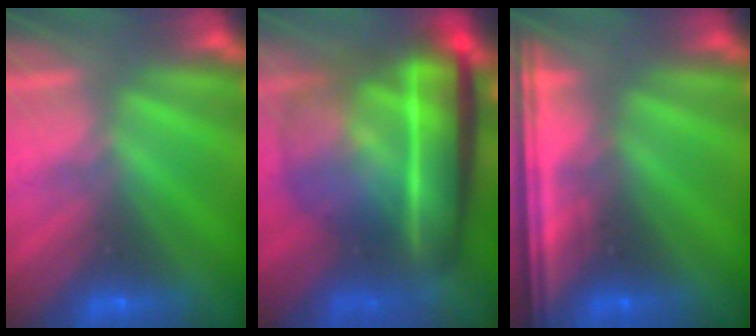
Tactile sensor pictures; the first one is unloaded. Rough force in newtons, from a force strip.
{"total": 7.6}
{"total": 7.0}